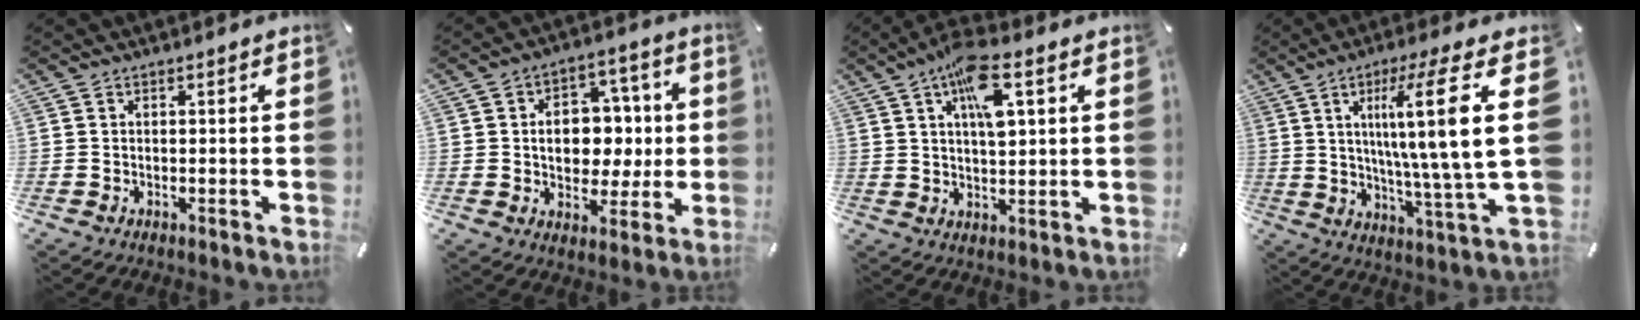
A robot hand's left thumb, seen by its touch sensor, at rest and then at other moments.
{"total": 10.7, "force": [0.2, 8.8, 6.1], "torque": [-0.083, 0.004, 0.010]}
{"total": 10.8, "force": [4.5, 3.8, 9.1], "torque": [-0.155, 0.000, 0.075]}
{"total": 20.0, "force": [5.9, 2.3, 19.0], "torque": [-0.294, -0.027, 0.069]}